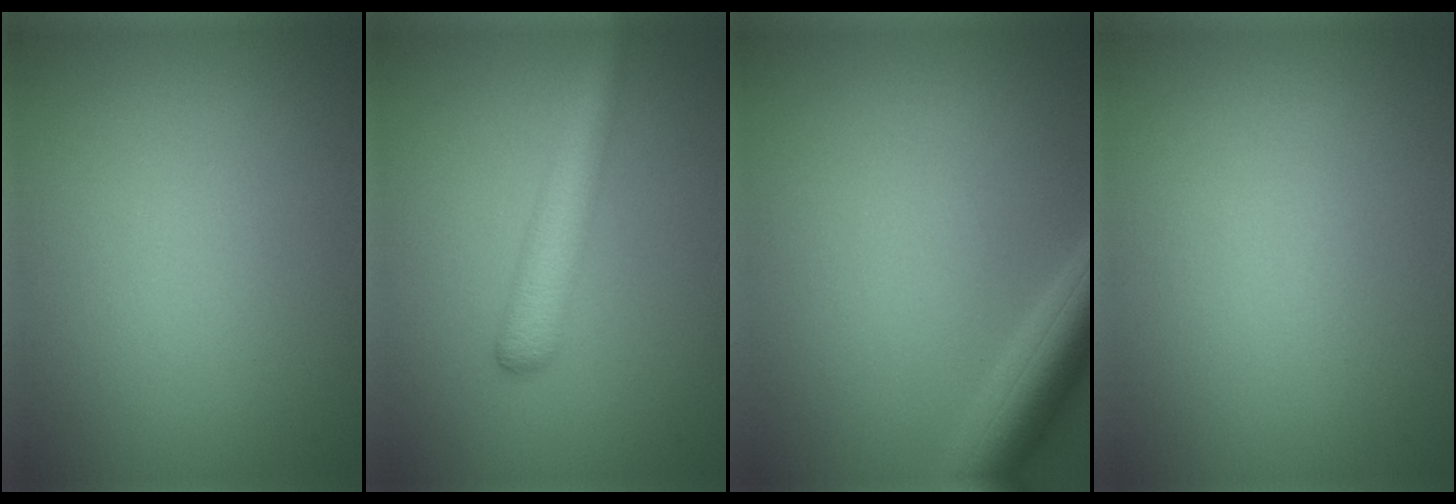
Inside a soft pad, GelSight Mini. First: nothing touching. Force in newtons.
{"total": 3.9, "press": 3.9, "slide": 0.1}
{"total": 4.6, "press": 4.6, "slide": 0.3}
{"total": 0.0}